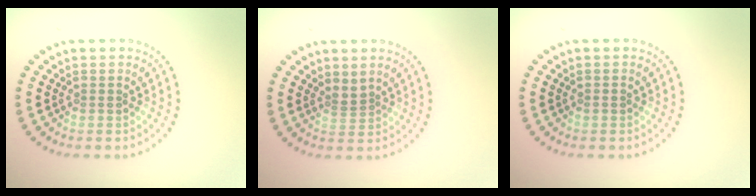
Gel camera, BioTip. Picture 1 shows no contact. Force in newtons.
{"total": 1.0, "press": 0.6, "slide": 0.8}
{"total": 0.6, "press": 0.6, "slide": 0.1}